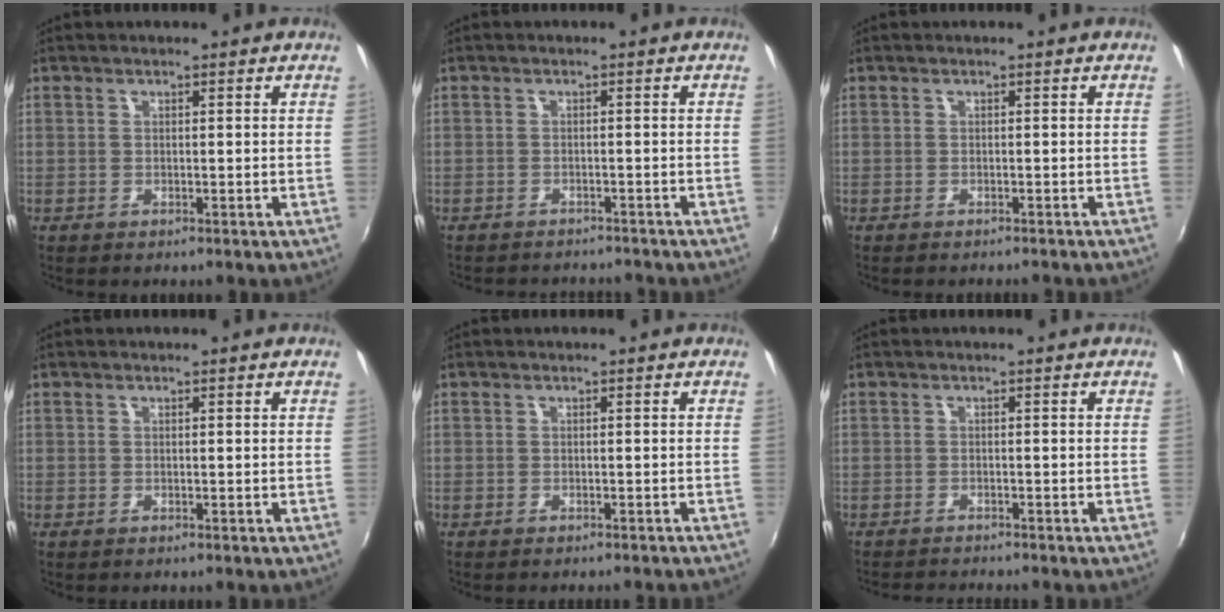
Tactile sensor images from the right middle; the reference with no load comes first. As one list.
[{"total": 5.6, "force": [-5.2, 1.6, 1.4], "torque": [-0.039, -0.008, -0.072]}, {"total": 2.0, "force": [-1.8, 0.4, 0.7], "torque": [-0.018, -0.010, -0.026]}, {"total": 0.0}, {"total": 1.7, "force": [-1.5, 0.2, 0.6], "torque": [-0.015, -0.010, -0.022]}, {"total": 3.2, "force": [-3.1, 0.0, 0.7], "torque": [-0.026, -0.014, -0.055]}]